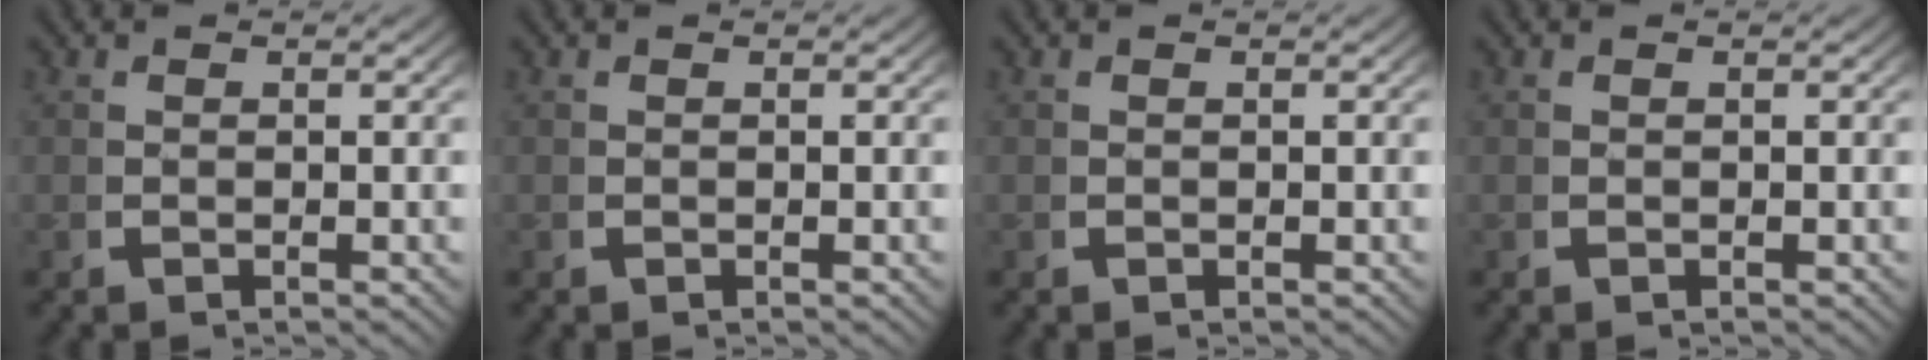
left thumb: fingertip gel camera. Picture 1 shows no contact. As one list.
[{"total": 0.0}, {"total": 0.0}, {"total": 0.0}]